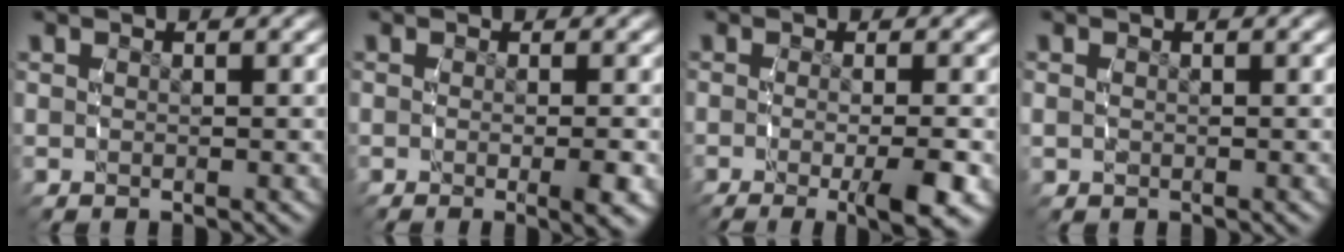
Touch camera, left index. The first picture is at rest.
{"total": 1.4, "force": [-0.6, -0.1, 1.3], "torque": [-0.016, 0.003, -0.016]}
{"total": 3.7, "force": [-2.1, 0.1, 3.1], "torque": [-0.051, -0.009, -0.033]}
{"total": 1.1, "force": [-0.3, 1.0, 0.1], "torque": [-0.013, -0.009, 0.000]}